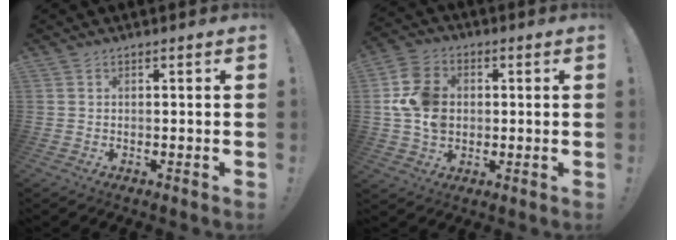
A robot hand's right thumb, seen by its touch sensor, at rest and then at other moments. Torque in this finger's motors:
{"motor_torque": [1.63, 1.98, 1.20, -0.38, 0.06]}